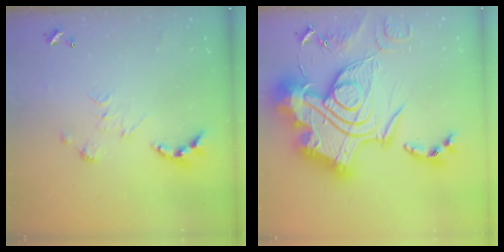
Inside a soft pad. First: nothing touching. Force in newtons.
{"total": 0.6, "press": 0.6, "slide": 0.0}